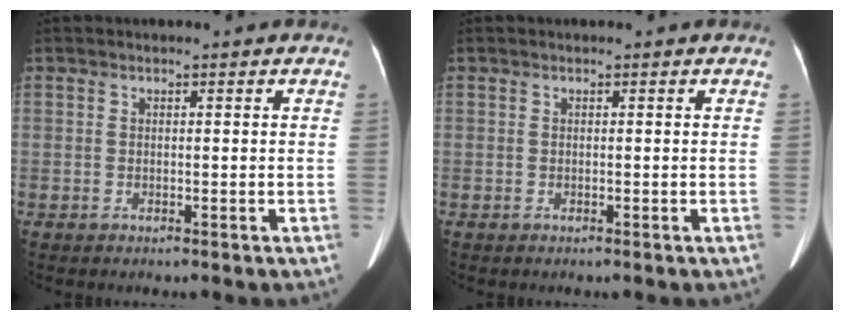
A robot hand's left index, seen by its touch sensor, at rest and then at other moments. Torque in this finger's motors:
{"motor_torque": [-0.02, 0.00, 0.00, -0.01]}